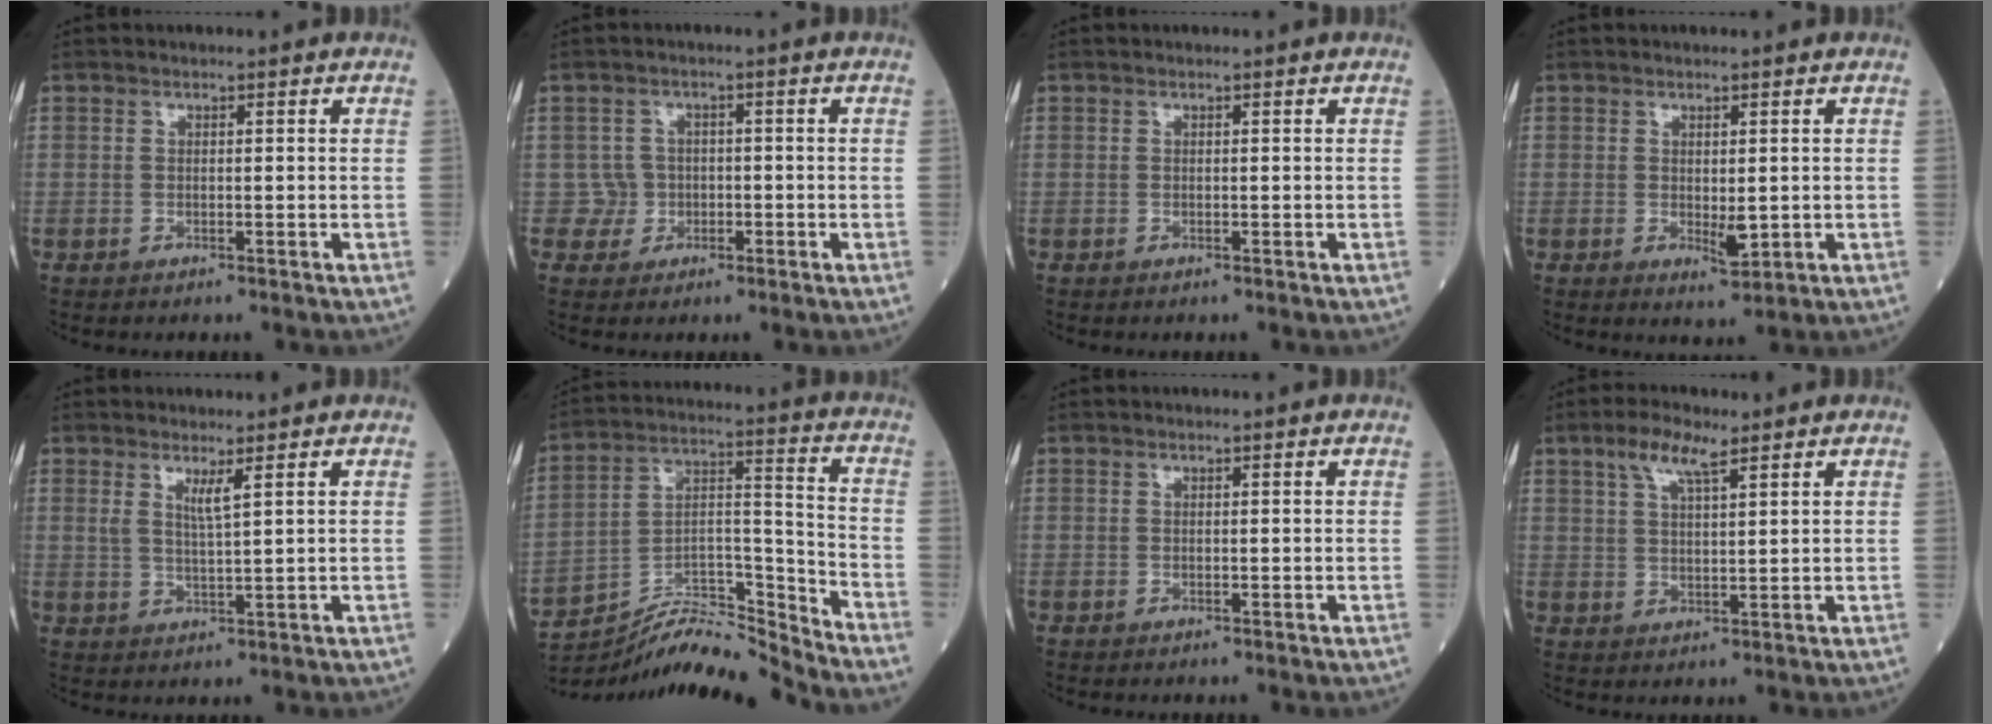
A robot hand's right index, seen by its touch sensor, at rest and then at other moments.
{"total": 2.6, "force": [-0.7, 2.5, -0.4], "torque": [0.020, 0.012, -0.012]}
{"total": 0.0}
{"total": 2.6, "force": [-0.1, 0.8, 2.5], "torque": [-0.040, -0.007, 0.007]}
{"total": 2.5, "force": [1.4, -0.3, 2.0], "torque": [-0.042, -0.011, 0.031]}
{"total": 12.1, "force": [-11.8, -1.7, 2.2], "torque": [-0.039, 0.046, -0.209]}
{"total": 0.0}
{"total": 5.3, "force": [3.5, 1.0, 3.9], "torque": [-0.082, 0.009, 0.067]}